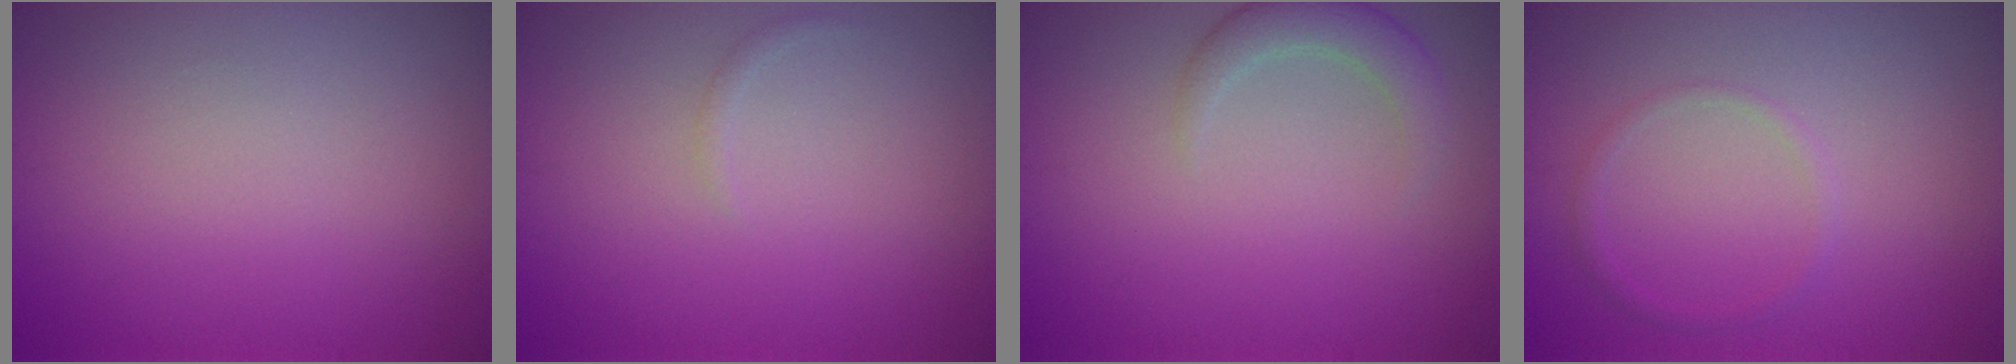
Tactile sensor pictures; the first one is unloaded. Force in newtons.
{"total": 0.5, "press": 0.5, "slide": 0.0}
{"total": 2.4, "press": 2.3, "slide": 0.3}
{"total": 1.0, "press": 1.0, "slide": 0.1}